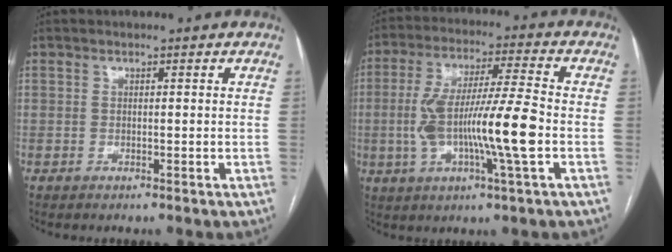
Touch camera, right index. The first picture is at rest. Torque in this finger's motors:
{"motor_torque": [1.99, 0.14, 1.05, 0.21]}